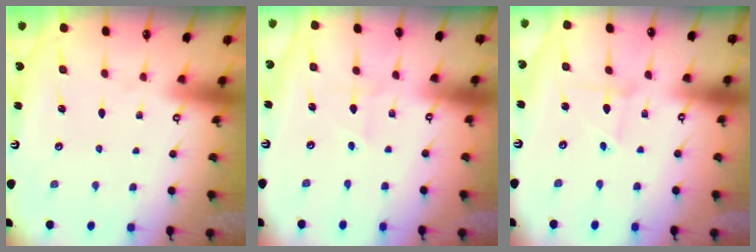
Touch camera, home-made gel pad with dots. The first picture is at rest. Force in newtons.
{"total": 1.8, "press": 1.7, "slide": 0.6}
{"total": 2.4, "press": 2.4, "slide": 0.2}